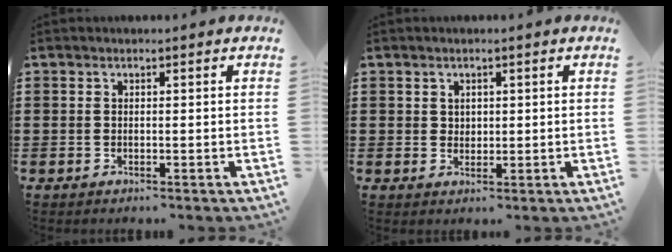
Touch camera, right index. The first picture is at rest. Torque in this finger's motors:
{"motor_torque": [-0.53, 1.08, 0.02, -0.01]}